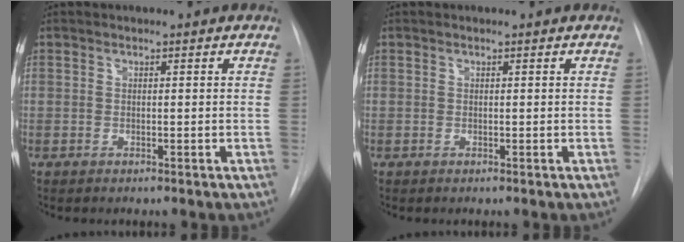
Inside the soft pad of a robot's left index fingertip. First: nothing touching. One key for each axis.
{"total": 0.0}